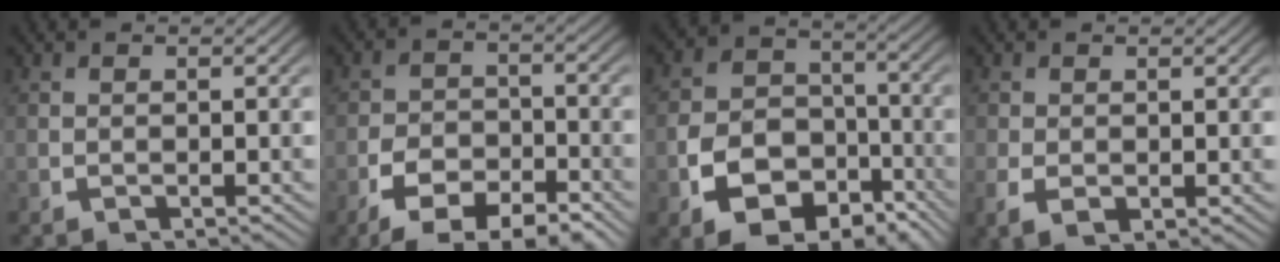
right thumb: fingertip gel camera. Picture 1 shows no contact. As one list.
[{"total": 7.2, "force": [-4.4, 4.2, 3.9], "torque": [-0.065, -0.030, -0.060]}, {"total": 11.8, "force": [-4.5, 9.3, 5.7], "torque": [-0.108, -0.044, -0.067]}, {"total": 1.6, "force": [-0.1, 1.0, 1.2], "torque": [-0.032, -0.012, 0.010]}]